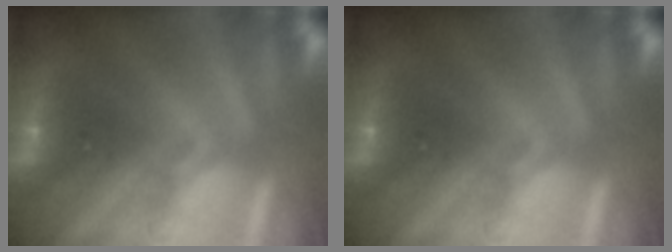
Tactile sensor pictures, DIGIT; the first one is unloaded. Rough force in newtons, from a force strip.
{"total": 0.0}